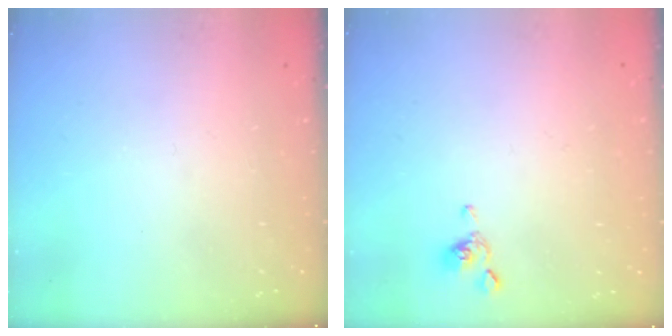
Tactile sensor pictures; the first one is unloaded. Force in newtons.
{"total": 2.5, "press": 2.5, "slide": 0.2}